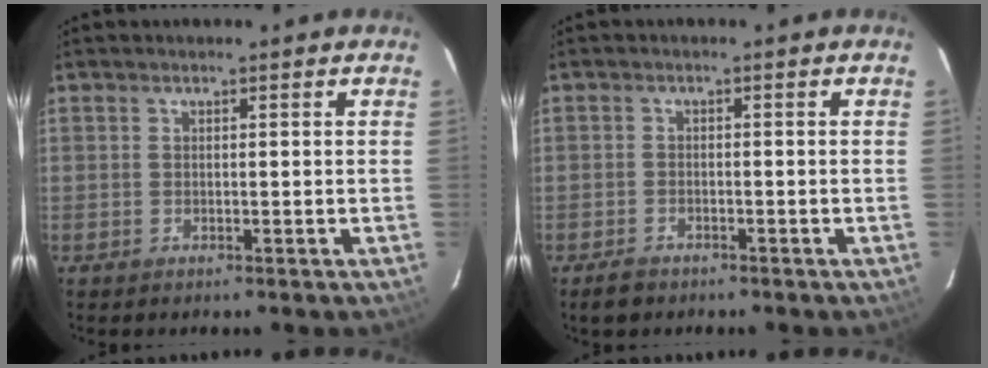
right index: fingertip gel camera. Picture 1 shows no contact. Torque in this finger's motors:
{"motor_torque": [0.43, -0.41, 0.15, 0.04]}